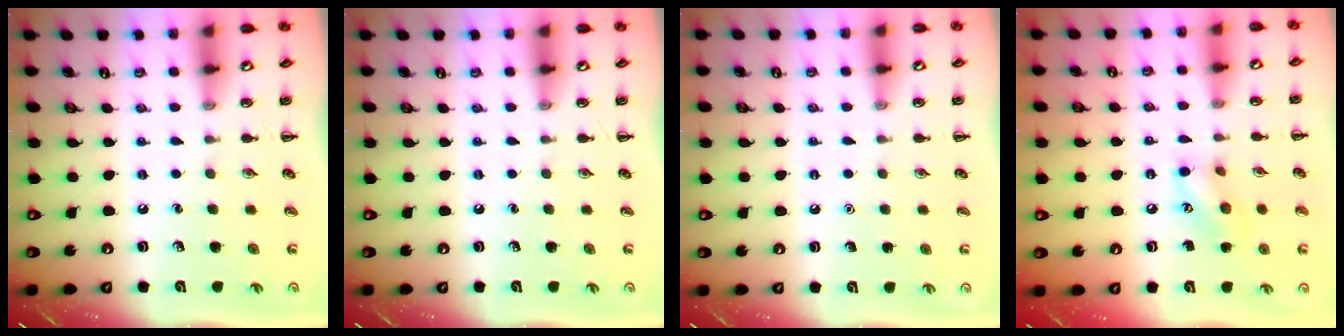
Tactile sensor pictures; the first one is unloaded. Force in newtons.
{"total": 0.0}
{"total": 1.6, "press": 1.6, "slide": 0.1}
{"total": 9.8, "press": 9.8, "slide": 0.3}